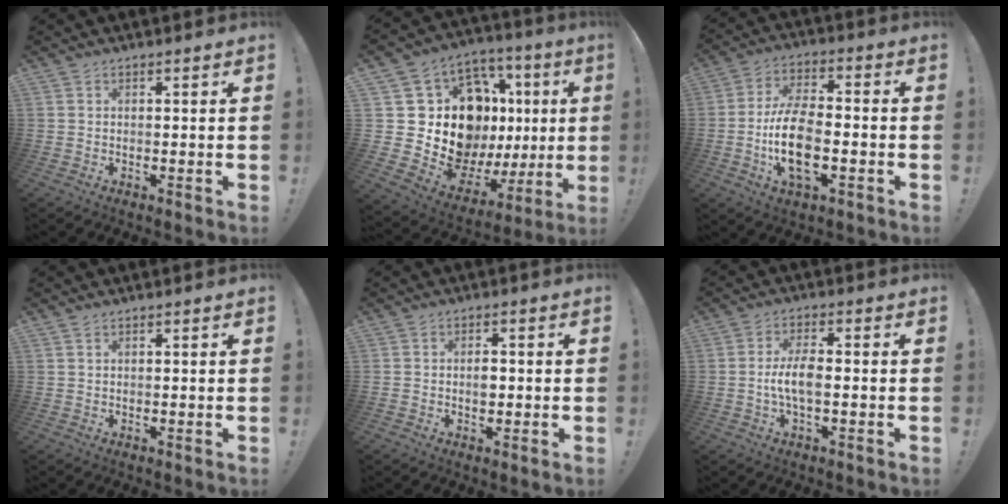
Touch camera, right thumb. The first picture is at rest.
{"total": 19.3, "force": [5.1, 14.4, 11.7], "torque": [-0.208, -0.047, 0.141]}
{"total": 15.0, "force": [-3.8, 7.4, 12.5], "torque": [-0.252, 0.002, -0.068]}
{"total": 0.5, "force": [0.3, 0.2, 0.3], "torque": [-0.005, 0.000, 0.006]}
{"total": 3.0, "force": [-0.5, 2.0, 2.2], "torque": [-0.025, 0.003, -0.013]}
{"total": 6.9, "force": [-1.2, 2.2, 6.4], "torque": [-0.139, -0.002, -0.025]}